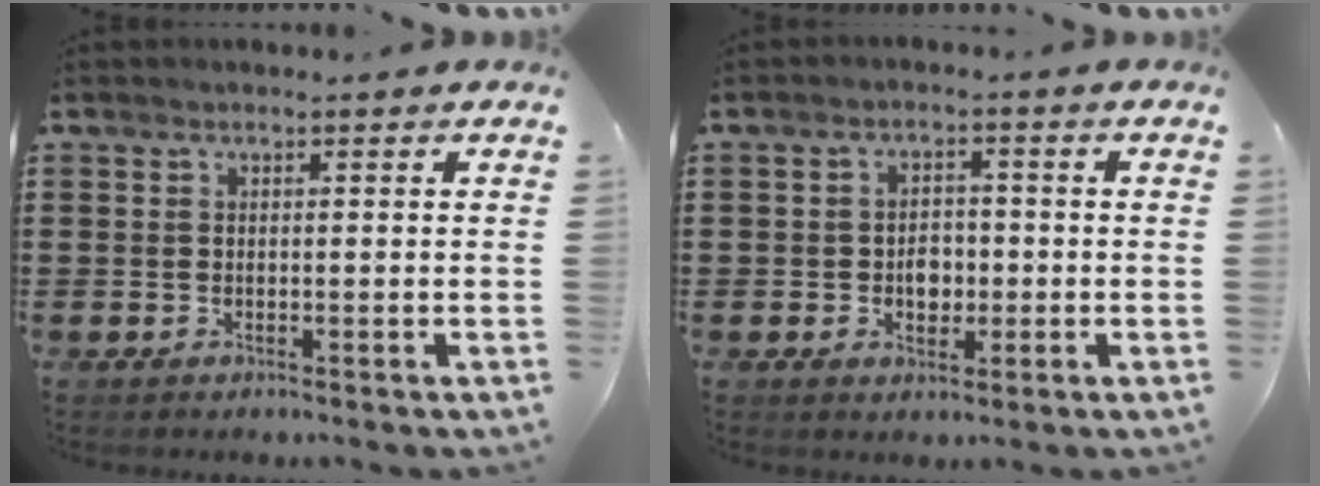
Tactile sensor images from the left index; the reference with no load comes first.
{"total": 3.4, "force": [-0.5, 2.4, 2.4], "torque": [-0.040, 0.000, -0.013]}